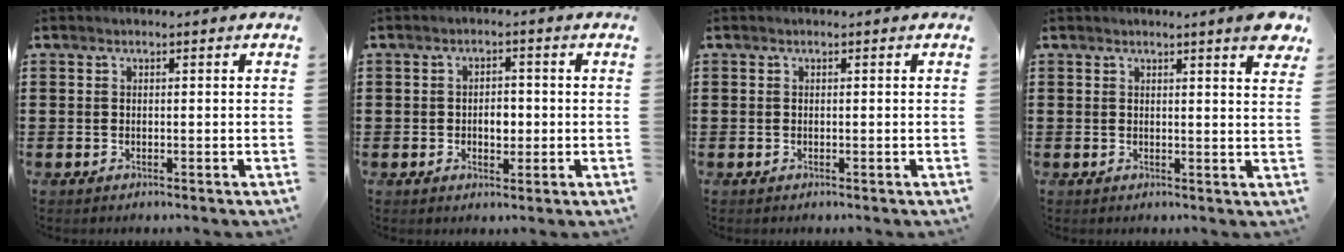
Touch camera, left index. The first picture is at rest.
{"total": 2.9, "force": [-0.3, 1.7, 2.3], "torque": [-0.030, -0.003, -0.011]}
{"total": 0.0}
{"total": 4.5, "force": [3.3, 0.1, 3.0], "torque": [-0.051, -0.008, 0.055]}